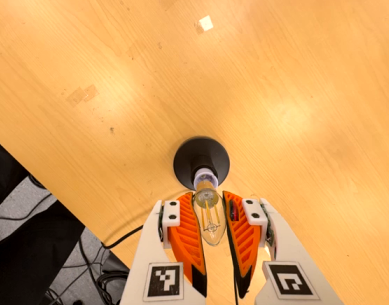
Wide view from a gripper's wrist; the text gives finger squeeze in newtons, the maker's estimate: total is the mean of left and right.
{"total": 21.6, "left": 24.9, "right": 18.3}